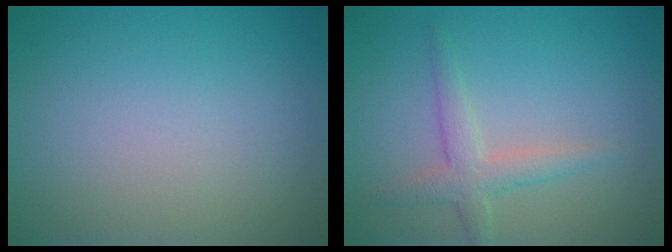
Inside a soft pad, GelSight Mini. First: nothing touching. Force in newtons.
{"total": 2.6, "press": 2.6, "slide": 0.1}